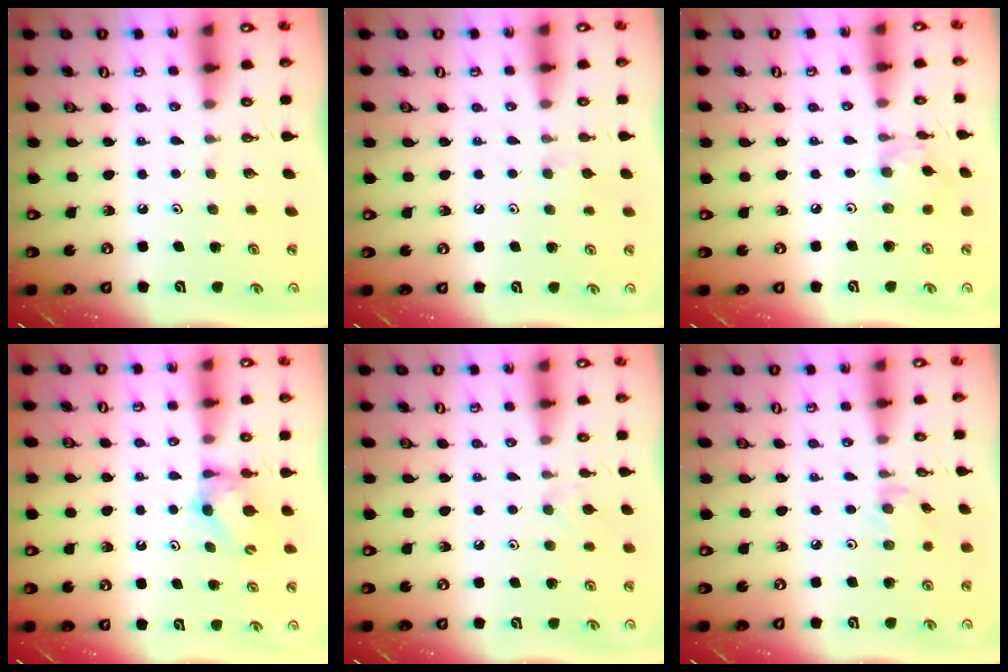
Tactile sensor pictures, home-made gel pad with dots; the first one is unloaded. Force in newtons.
{"total": 3.9, "press": 3.8, "slide": 0.7}
{"total": 3.0, "press": 3.0, "slide": 0.1}
{"total": 7.1, "press": 7.1, "slide": 0.1}
{"total": 3.8, "press": 3.7, "slide": 0.6}
{"total": 2.1, "press": 2.1, "slide": 0.4}